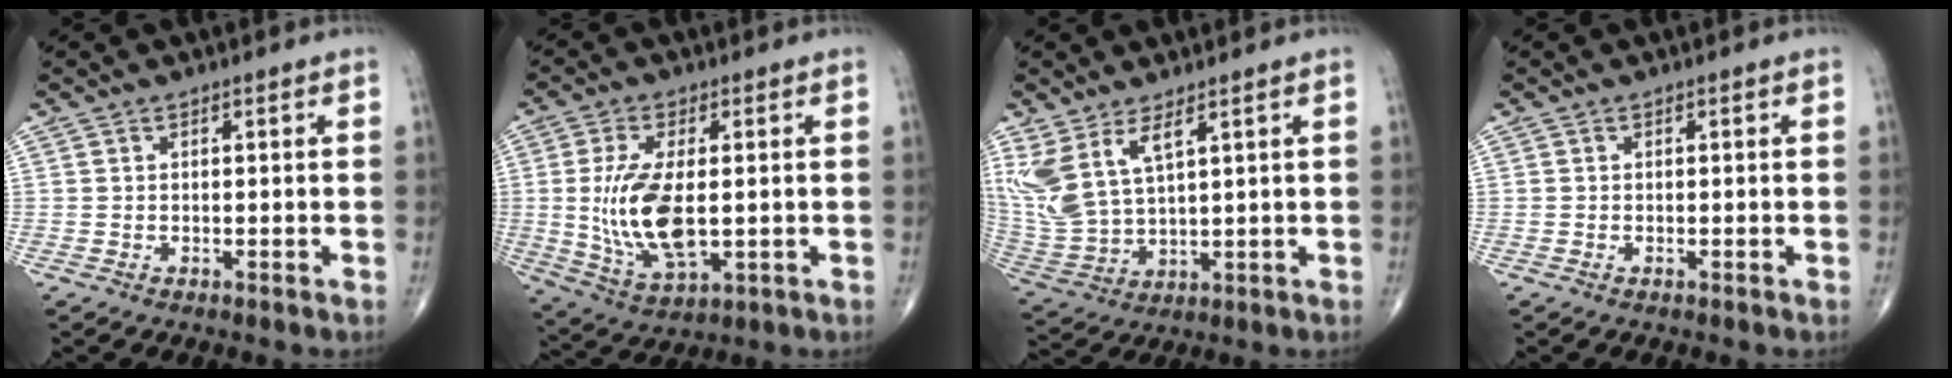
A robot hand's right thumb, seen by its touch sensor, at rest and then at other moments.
{"total": 13.4, "force": [-0.2, 6.1, 11.9], "torque": [-0.240, -0.017, 0.007]}
{"total": 11.3, "force": [5.6, 4.9, 8.6], "torque": [-0.197, -0.024, 0.130]}
{"total": 0.0}